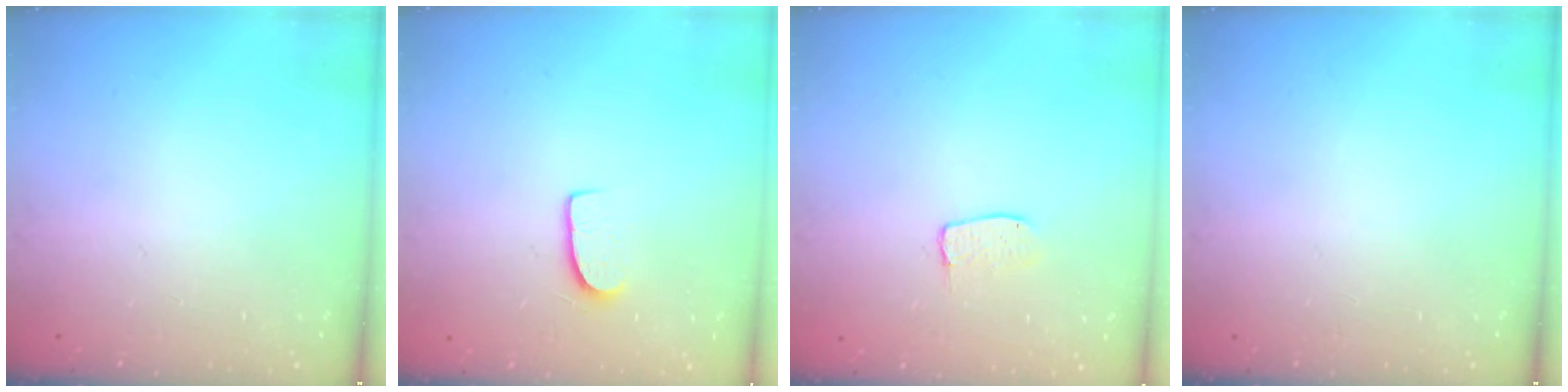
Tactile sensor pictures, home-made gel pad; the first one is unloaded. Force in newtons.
{"total": 7.7, "press": 7.6, "slide": 0.7}
{"total": 4.8, "press": 4.8, "slide": 0.3}
{"total": 0.0}